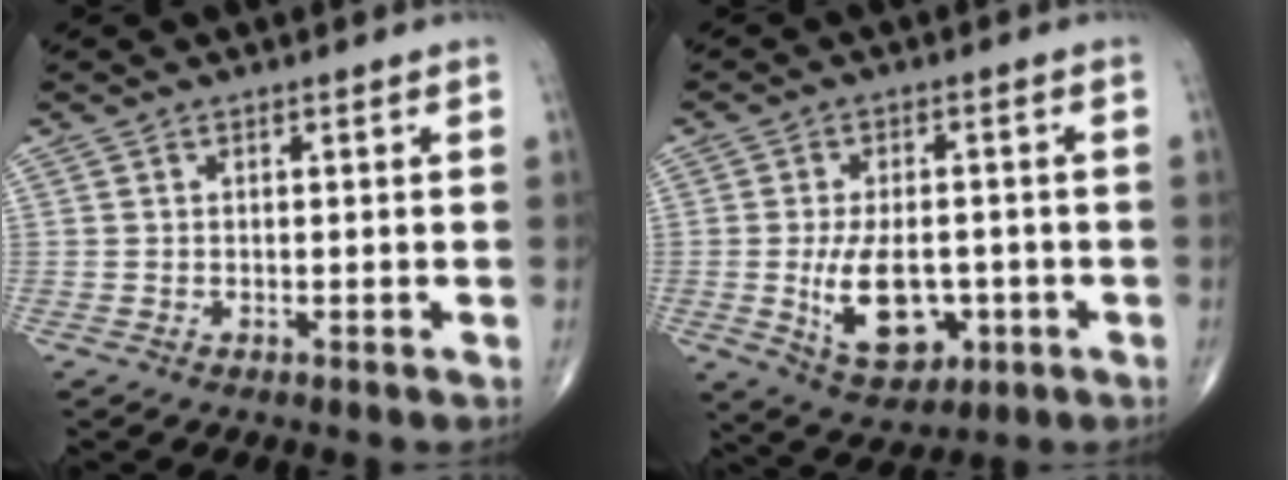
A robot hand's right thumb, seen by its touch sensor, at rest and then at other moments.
{"total": 11.3, "force": [-2.2, 6.6, 8.9], "torque": [-0.133, -0.003, -0.020]}